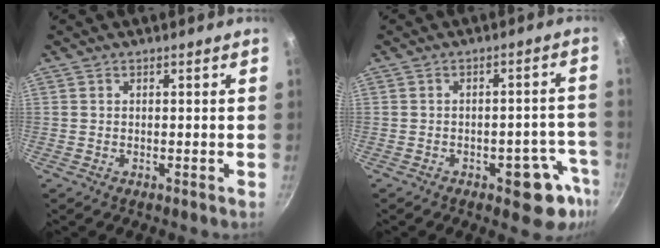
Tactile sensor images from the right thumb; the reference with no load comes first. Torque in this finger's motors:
{"motor_torque": [2.47, 2.56, 0.64, -0.23, 0.02]}